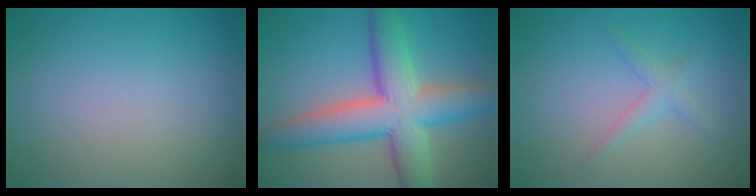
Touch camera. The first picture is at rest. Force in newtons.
{"total": 8.9, "press": 8.9, "slide": 0.5}
{"total": 1.6, "press": 1.6, "slide": 0.1}